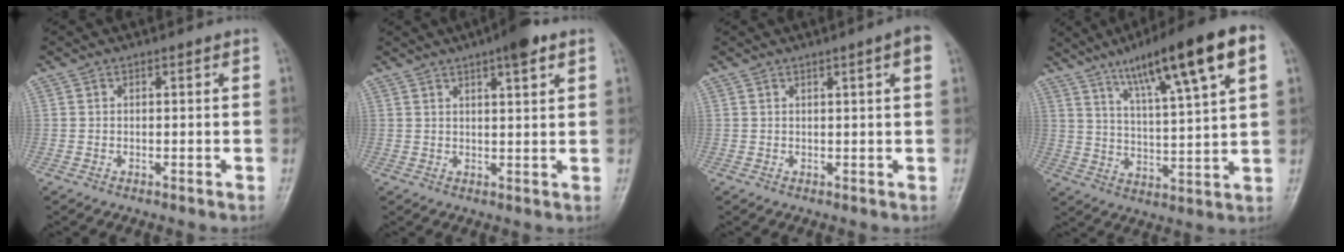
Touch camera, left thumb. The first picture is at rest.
{"total": 6.2, "force": [3.7, 1.4, 4.9], "torque": [-0.067, -0.007, 0.050]}
{"total": 3.4, "force": [1.4, 0.0, 3.1], "torque": [-0.042, 0.000, 0.019]}
{"total": 18.9, "force": [9.6, 3.0, 16.0], "torque": [-0.237, -0.013, 0.154]}